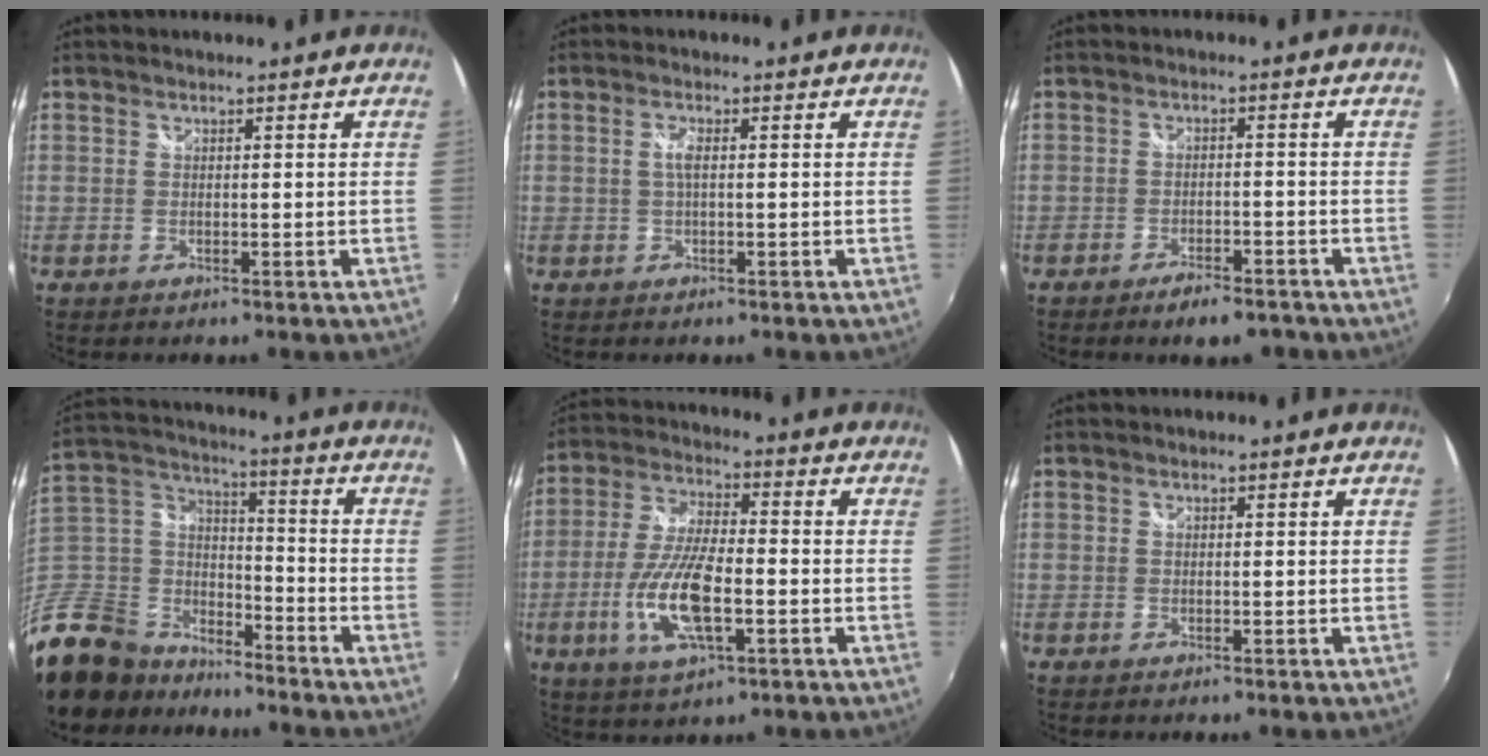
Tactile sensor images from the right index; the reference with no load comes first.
{"total": 1.7, "force": [0.0, 0.2, 1.7], "torque": [-0.034, 0.001, -0.002]}
{"total": 5.6, "force": [-4.4, 2.1, 2.8], "torque": [-0.061, 0.000, -0.066]}
{"total": 22.2, "force": [-15.2, 13.5, 8.8], "torque": [-0.248, 0.027, -0.261]}
{"total": 13.5, "force": [-4.1, 4.4, 12.0], "torque": [-0.250, -0.008, -0.077]}
{"total": 0.0}